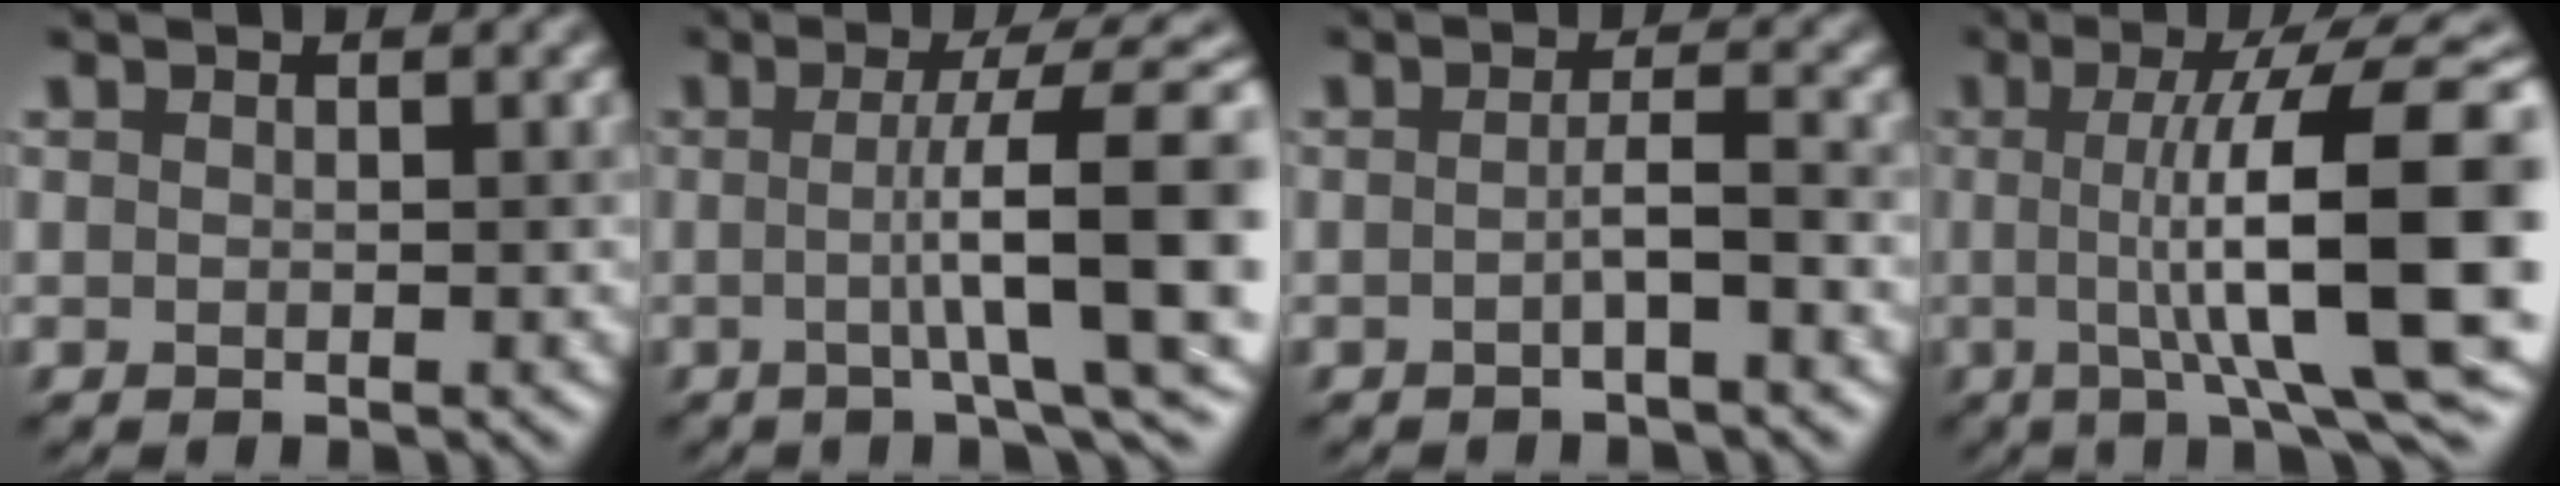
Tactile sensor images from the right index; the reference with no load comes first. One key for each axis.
{"total": 11.3, "fx": 0.2, "fy": 2.2, "fz": 11.1, "tx": -0.125, "ty": 0.013, "tz": 0.004}
{"total": 1.8, "fx": -0.7, "fy": 0.0, "fz": 1.6, "tx": -0.034, "ty": 0.001, "tz": -0.012}
{"total": 14.3, "fx": 0.3, "fy": 3.3, "fz": 13.9, "tx": -0.170, "ty": 0.009, "tz": 0.006}